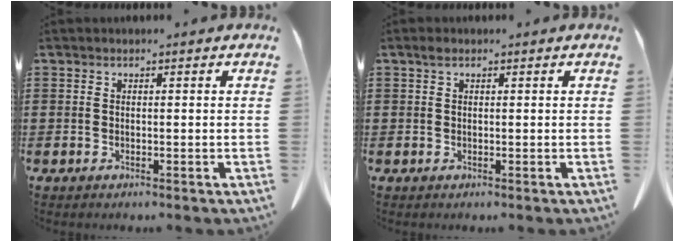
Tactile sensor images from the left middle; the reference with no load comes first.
{"total": 0.7, "force": [0.3, 0.5, 0.5], "torque": [-0.012, 0.004, 0.006]}